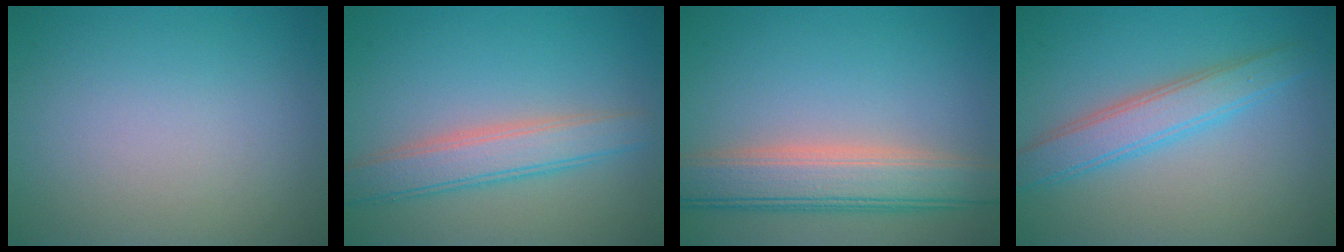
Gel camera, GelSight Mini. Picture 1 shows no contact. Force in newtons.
{"total": 4.1, "press": 4.1, "slide": 0.4}
{"total": 6.3, "press": 6.3, "slide": 0.4}
{"total": 3.9, "press": 3.9, "slide": 0.0}